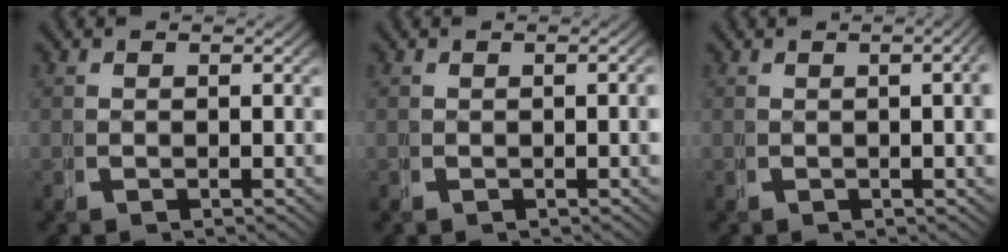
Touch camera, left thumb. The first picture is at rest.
{"total": 1.0, "force": [-0.1, 0.1, 1.0], "torque": [-0.016, 0.002, -0.001]}
{"total": 3.4, "force": [0.5, 1.0, 3.2], "torque": [-0.033, 0.013, 0.001]}